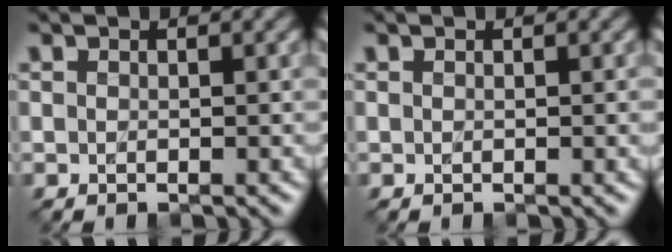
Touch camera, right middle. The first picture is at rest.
{"total": 0.9, "force": [0.0, 0.2, 0.8], "torque": [-0.009, -0.001, 0.000]}